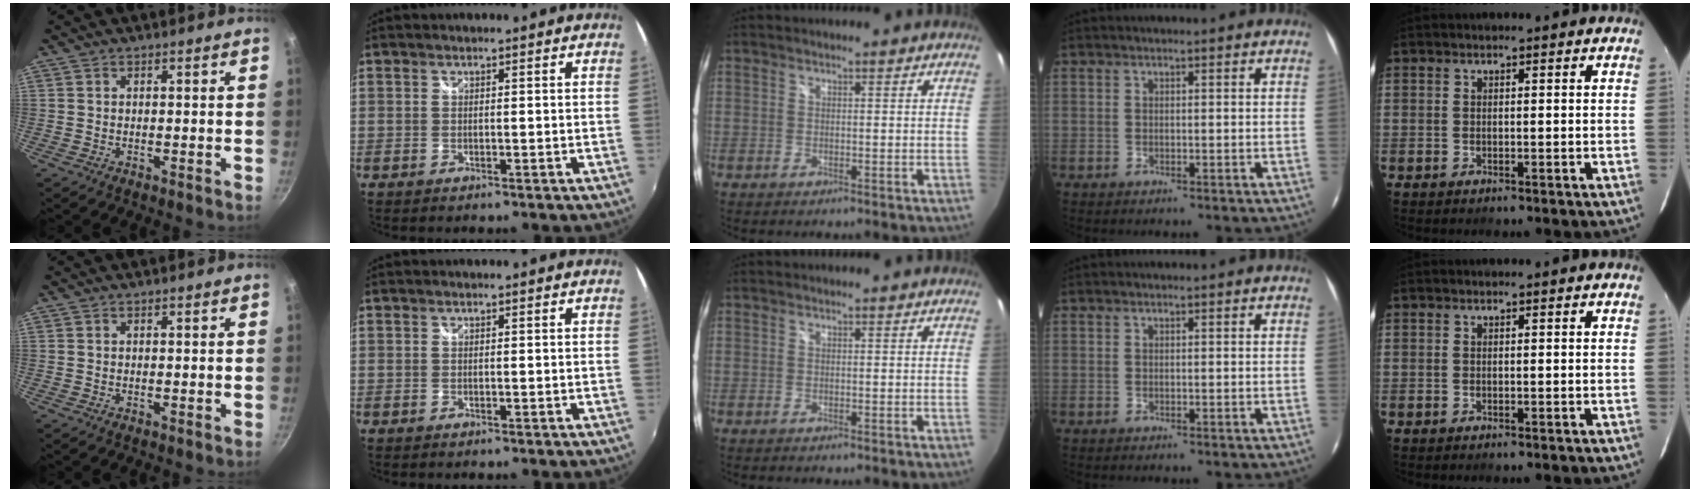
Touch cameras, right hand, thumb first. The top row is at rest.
{}